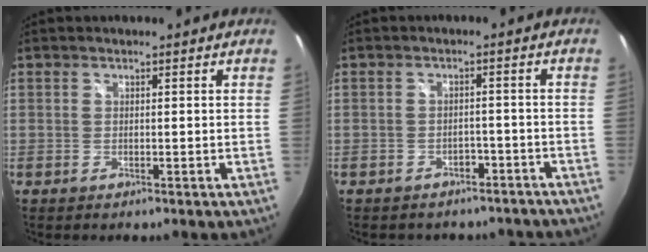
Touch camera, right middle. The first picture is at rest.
{"total": 8.6, "force": [-6.9, 4.5, 2.4], "torque": [-0.054, 0.008, -0.079]}